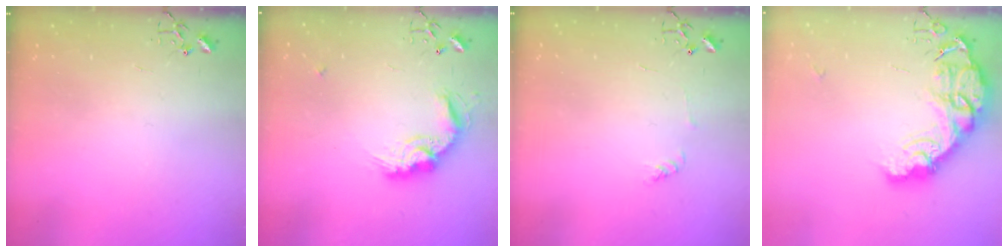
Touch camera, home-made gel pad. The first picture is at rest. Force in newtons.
{"total": 15.0, "press": 15.0, "slide": 0.6}
{"total": 3.7, "press": 3.7, "slide": 0.5}
{"total": 18.2, "press": 18.2, "slide": 1.3}